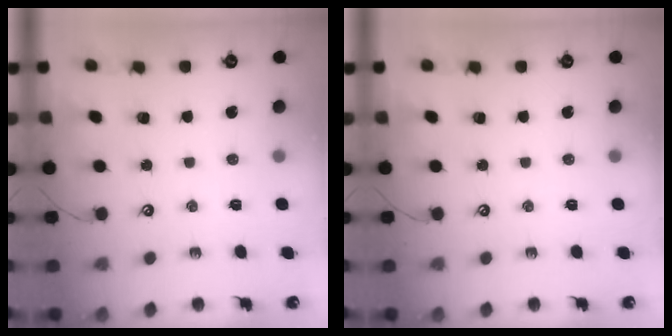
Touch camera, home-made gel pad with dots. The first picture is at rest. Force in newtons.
{"total": 0.0}